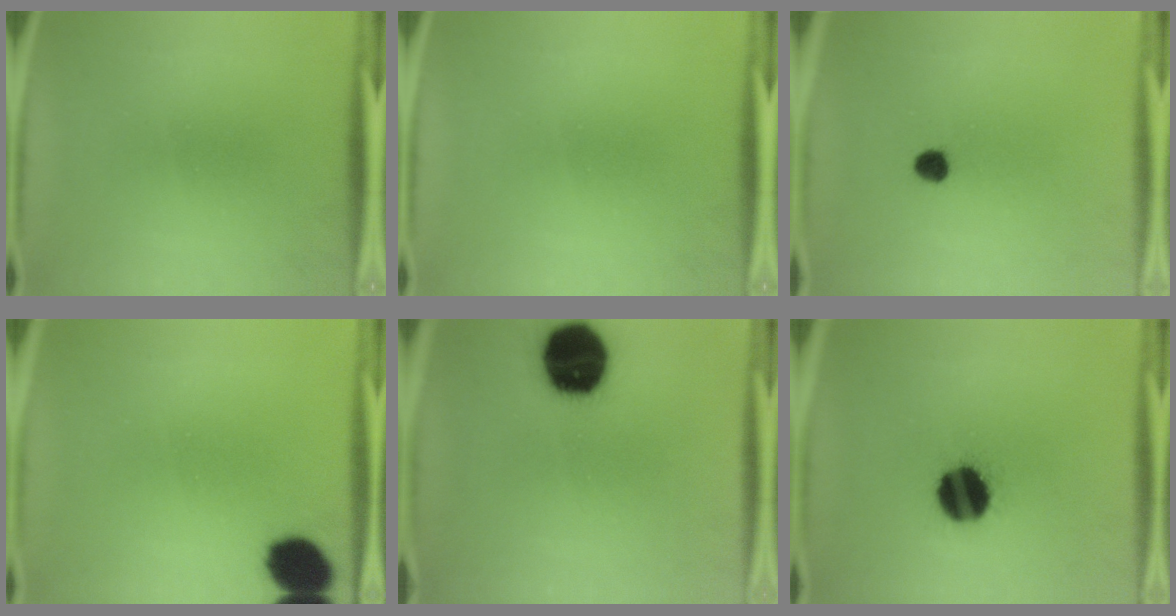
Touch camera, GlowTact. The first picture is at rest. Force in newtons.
{"total": 0.0}
{"total": 2.8}
{"total": 10.6}
{"total": 19.8}
{"total": 12.2}